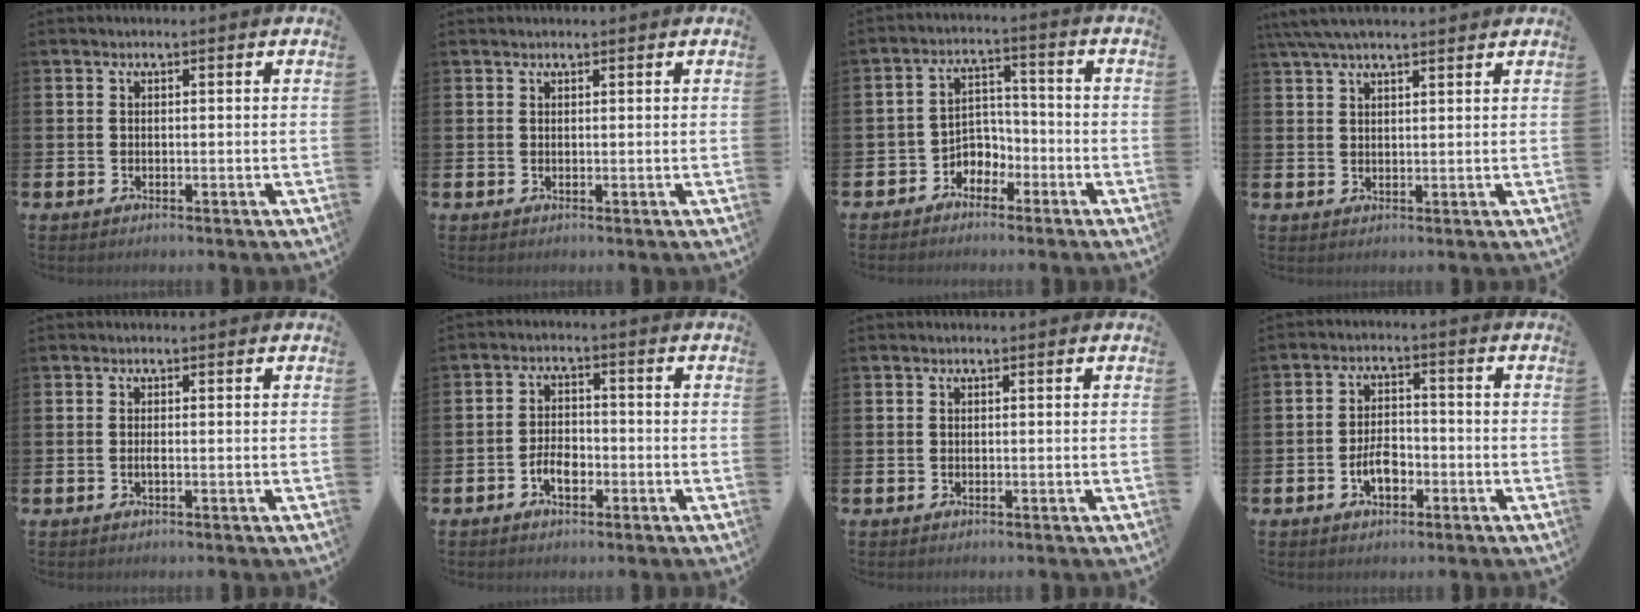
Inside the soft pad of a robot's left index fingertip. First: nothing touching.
{"total": 0.6, "force": [0.6, 0.2, -0.1], "torque": [0.011, -0.002, 0.009]}
{"total": 3.6, "force": [-2.6, 2.5, 0.6], "torque": [-0.028, 0.005, -0.060]}
{"total": 4.9, "force": [4.1, 1.1, 2.3], "torque": [-0.054, -0.005, 0.076]}
{"total": 0.5, "force": [-0.2, 0.0, 0.5], "torque": [-0.013, -0.001, -0.002]}
{"total": 3.3, "force": [-1.4, 1.8, 2.3], "torque": [-0.039, 0.005, -0.028]}
{"total": 0.0}
{"total": 4.1, "force": [-1.6, 2.3, 2.9], "torque": [-0.049, 0.006, -0.031]}